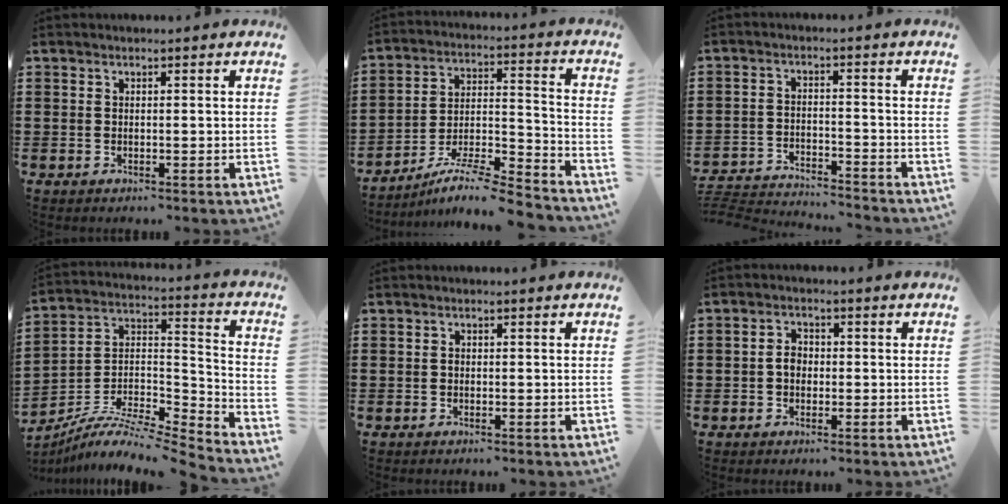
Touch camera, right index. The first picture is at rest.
{"total": 8.3, "force": [-7.4, 0.5, 3.6], "torque": [-0.059, 0.005, -0.147]}
{"total": 3.8, "force": [-3.8, 0.0, 0.2], "torque": [-0.024, -0.004, -0.087]}
{"total": 7.5, "force": [-6.5, 1.6, 3.4], "torque": [-0.076, -0.005, -0.136]}
{"total": 0.5, "force": [-0.1, 0.4, 0.3], "torque": [-0.008, 0.001, -0.002]}
{"total": 2.5, "force": [-0.3, 1.8, 1.7], "torque": [-0.034, 0.006, -0.008]}